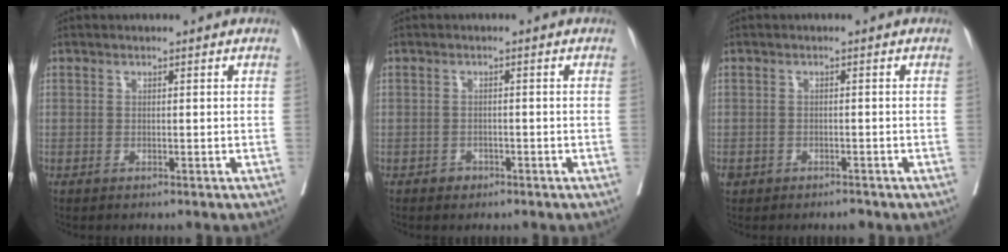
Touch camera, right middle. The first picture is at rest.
{"total": 1.2, "force": [-0.8, 0.9, 0.2], "torque": [-0.002, 0.004, -0.013]}
{"total": 1.6, "force": [-1.2, 0.9, 0.5], "torque": [-0.008, 0.001, -0.015]}